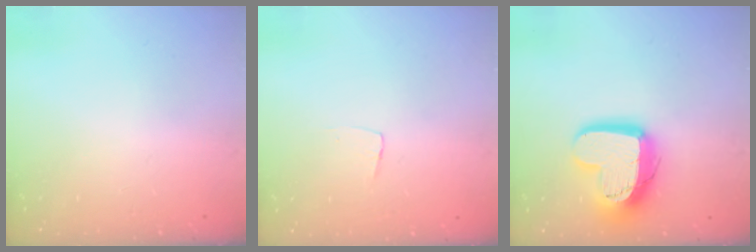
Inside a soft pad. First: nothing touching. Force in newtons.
{"total": 3.3, "press": 3.3, "slide": 0.2}
{"total": 17.0, "press": 17.0, "slide": 1.7}